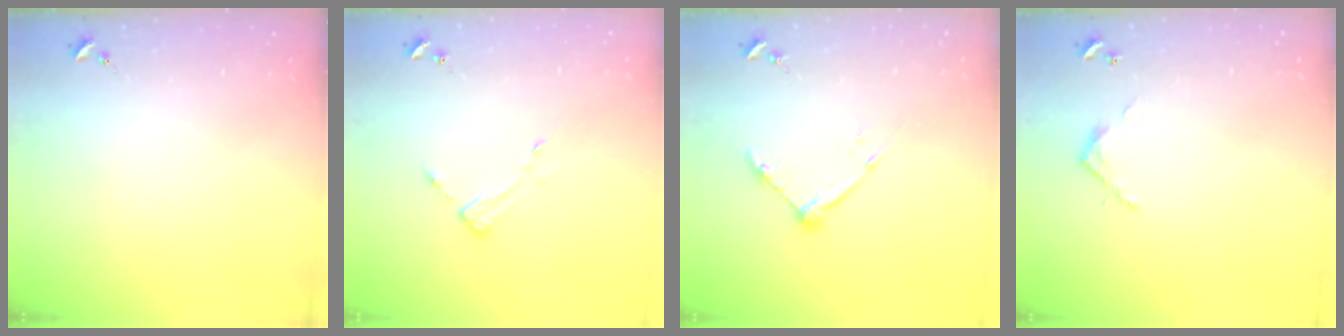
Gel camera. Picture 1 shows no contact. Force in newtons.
{"total": 3.2, "press": 3.2, "slide": 0.3}
{"total": 9.3, "press": 9.3, "slide": 0.4}
{"total": 3.2, "press": 3.2, "slide": 0.2}